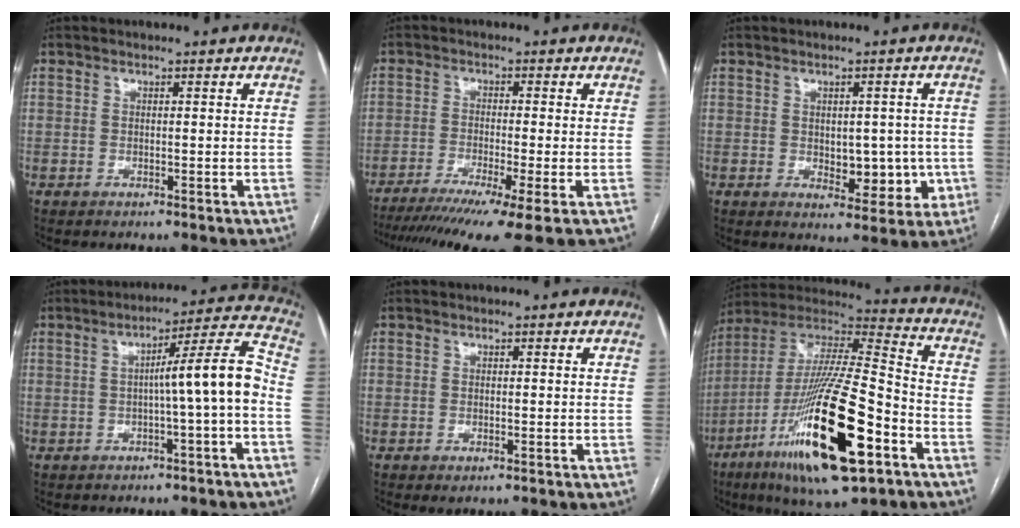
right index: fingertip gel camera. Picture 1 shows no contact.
{"total": 13.3, "force": [-9.7, -0.6, 9.2], "torque": [-0.135, -0.031, -0.152]}
{"total": 6.7, "force": [-0.8, 4.1, 5.3], "torque": [-0.054, 0.008, 0.003]}
{"total": 9.1, "force": [-1.5, -0.7, 9.0], "torque": [-0.128, 0.026, -0.022]}
{"total": 1.3, "force": [-0.5, 0.5, 1.0], "torque": [-0.016, -0.003, -0.003]}
{"total": 27.1, "force": [-11.3, 4.7, 24.2], "torque": [-0.462, -0.042, -0.192]}